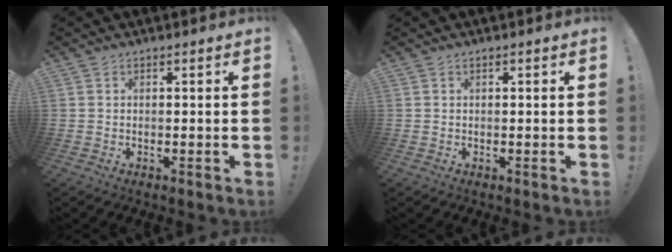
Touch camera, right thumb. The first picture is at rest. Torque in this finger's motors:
{"motor_torque": [-0.08, 0.17, -0.20, 0.08, 0.02]}